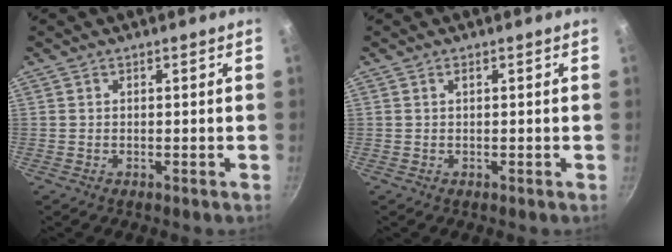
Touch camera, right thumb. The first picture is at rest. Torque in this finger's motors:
{"motor_torque": [-0.01, -0.19, -0.02, -0.14, 0.01]}